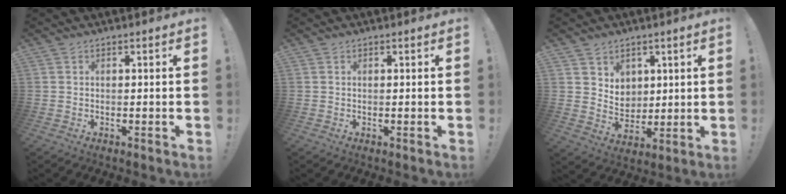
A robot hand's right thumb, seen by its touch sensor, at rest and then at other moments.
{"total": 0.0}
{"total": 7.1, "force": [4.1, 5.7, 1.0], "torque": [-0.006, -0.038, 0.083]}